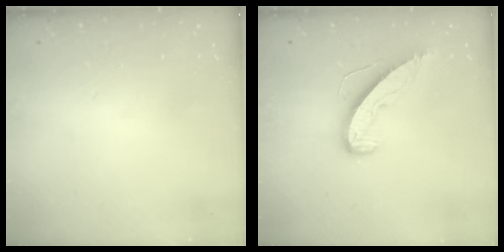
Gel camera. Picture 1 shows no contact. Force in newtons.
{"total": 8.4, "press": 8.4, "slide": 0.6}